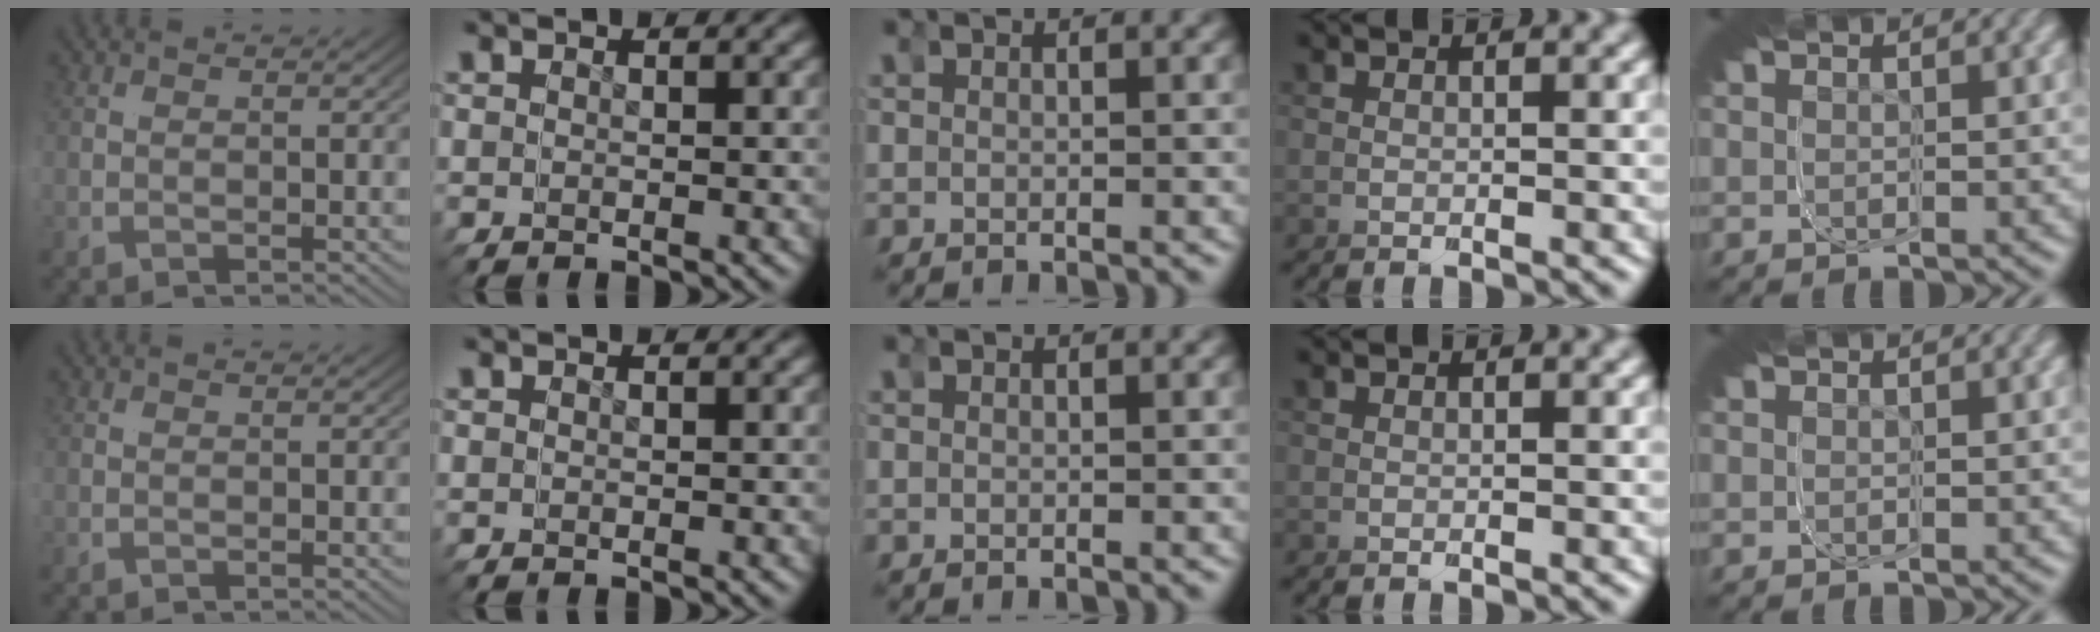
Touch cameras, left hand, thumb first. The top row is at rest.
{}